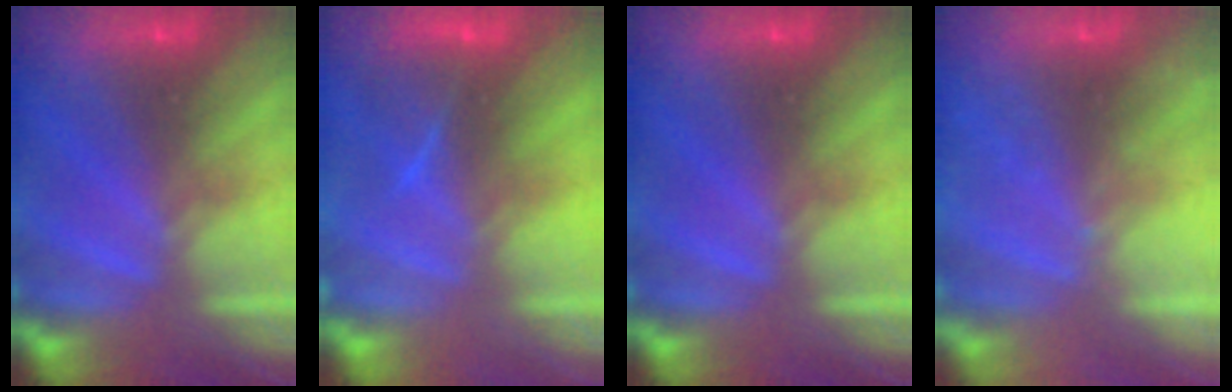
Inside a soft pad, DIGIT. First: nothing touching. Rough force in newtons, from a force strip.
{"total": 2.8}
{"total": 0.0}
{"total": 2.3}